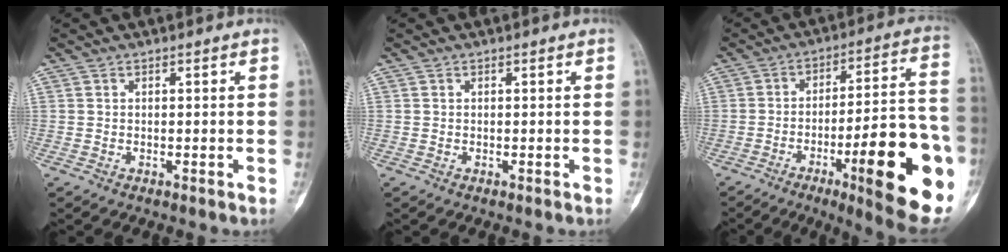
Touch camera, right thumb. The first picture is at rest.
{"total": 0.0}
{"total": 23.9, "force": [-8.5, 5.3, 21.7], "torque": [-0.249, 0.027, -0.114]}